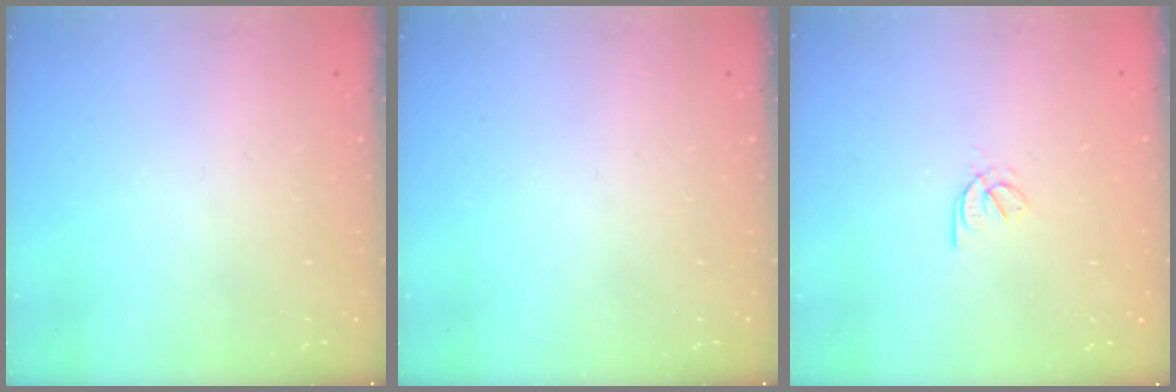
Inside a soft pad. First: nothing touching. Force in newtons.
{"total": 0.0}
{"total": 2.9, "press": 2.8, "slide": 0.8}